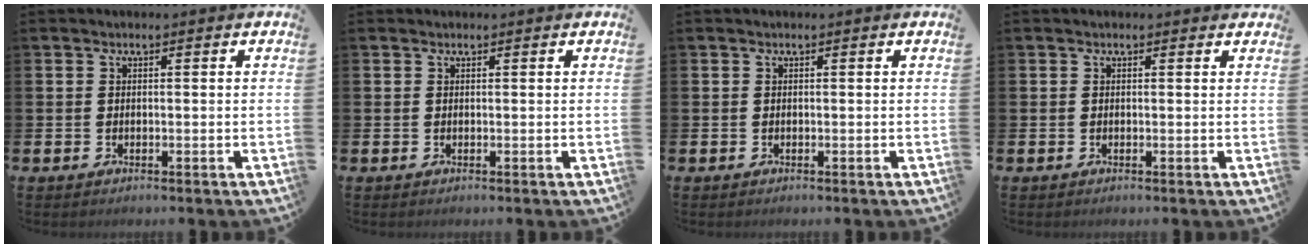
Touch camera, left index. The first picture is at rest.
{"total": 0.0}
{"total": 0.0}
{"total": 0.0}